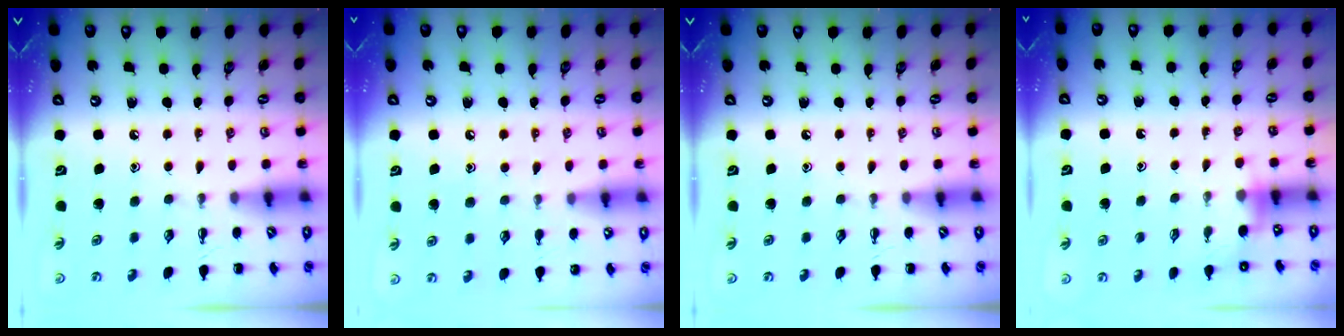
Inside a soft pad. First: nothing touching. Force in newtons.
{"total": 6.6, "press": 6.4, "slide": 1.6}
{"total": 0.0}
{"total": 3.6, "press": 3.5, "slide": 1.0}